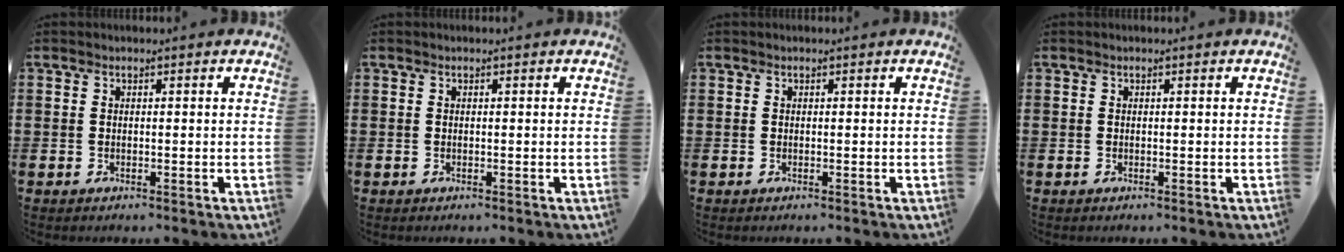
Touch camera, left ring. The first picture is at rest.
{"total": 0.0}
{"total": 0.0}
{"total": 0.0}